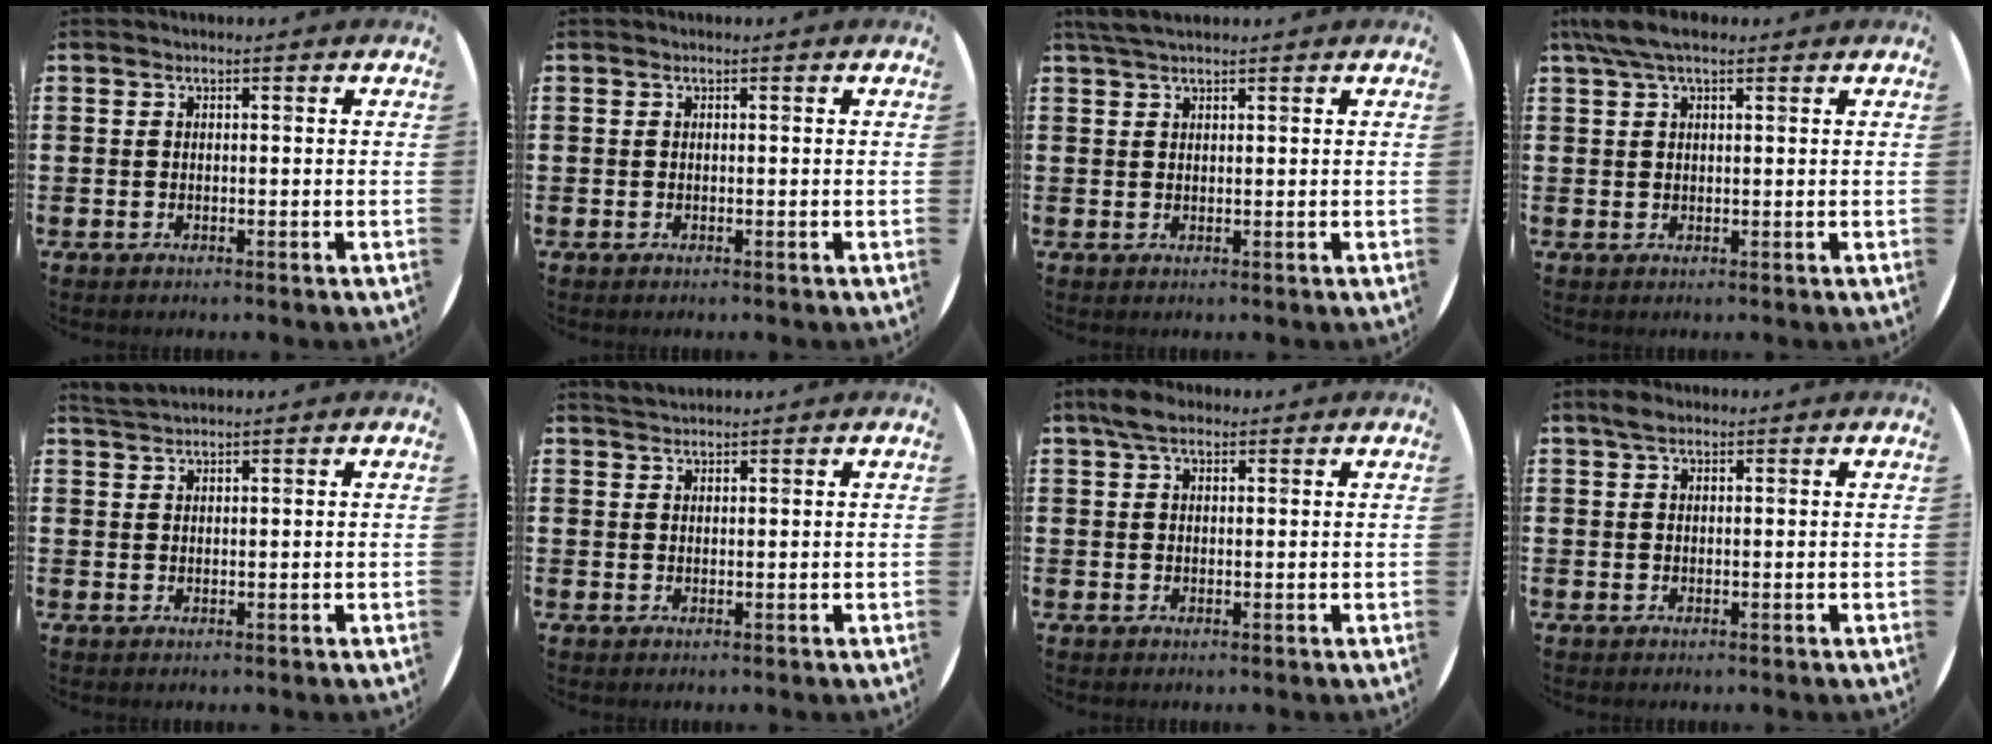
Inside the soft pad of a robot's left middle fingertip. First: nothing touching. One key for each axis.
{"total": 0.0}
{"total": 2.1, "fx": 1.8, "fy": 0.3, "fz": 1.0, "tx": -0.022, "ty": 0.004, "tz": 0.033}
{"total": 3.7, "fx": 2.5, "fy": 1.1, "fz": 2.5, "tx": -0.054, "ty": 0.007, "tz": 0.046}
{"total": 1.5, "fx": 1.5, "fy": 0.0, "fz": 0.2, "tx": -0.006, "ty": 0.001, "tz": 0.029}
{"total": 1.4, "fx": 1.4, "fy": 0.1, "fz": 0.1, "tx": -0.003, "ty": 0.003, "tz": 0.026}
{"total": 3.1, "fx": 2.1, "fy": 1.4, "fz": 1.8, "tx": -0.040, "ty": 0.010, "tz": 0.038}
{"total": 1.6, "fx": 1.1, "fy": 0.8, "fz": 0.8, "tx": -0.009, "ty": 0.003, "tz": 0.018}